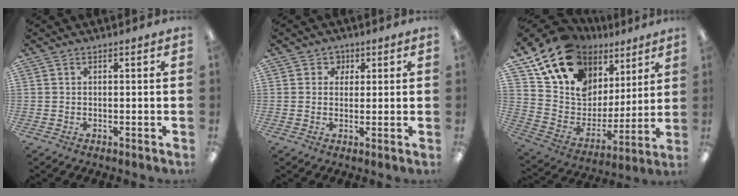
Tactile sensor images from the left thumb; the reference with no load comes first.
{"total": 3.4, "force": [1.5, 3.0, 0.4], "torque": [-0.002, -0.001, 0.023]}
{"total": 16.4, "force": [11.5, 10.2, 5.8], "torque": [-0.124, -0.082, 0.212]}